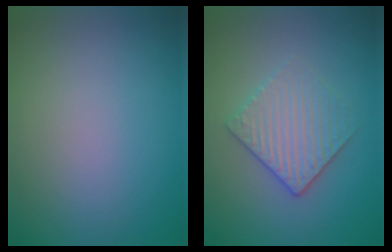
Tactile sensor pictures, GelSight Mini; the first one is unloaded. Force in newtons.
{"total": 3.4, "press": 3.2, "slide": 1.3}